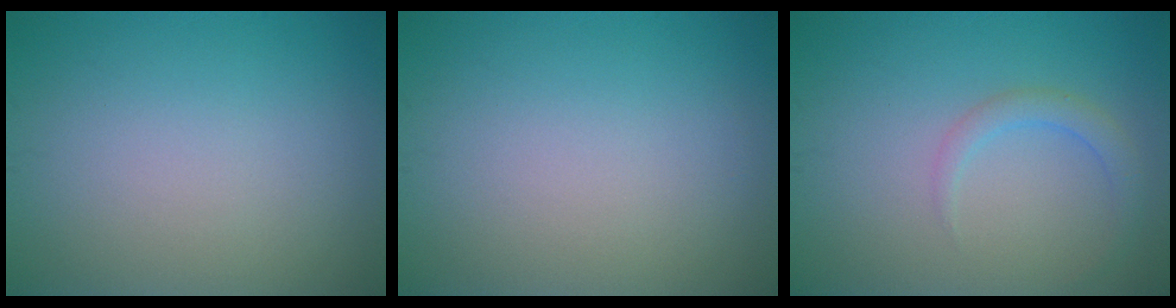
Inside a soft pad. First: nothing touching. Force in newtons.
{"total": 0.0}
{"total": 1.8, "press": 1.8, "slide": 0.0}